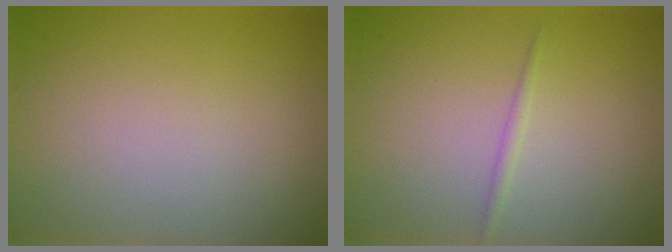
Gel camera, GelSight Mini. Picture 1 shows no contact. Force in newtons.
{"total": 0.7, "press": 0.7, "slide": 0.0}